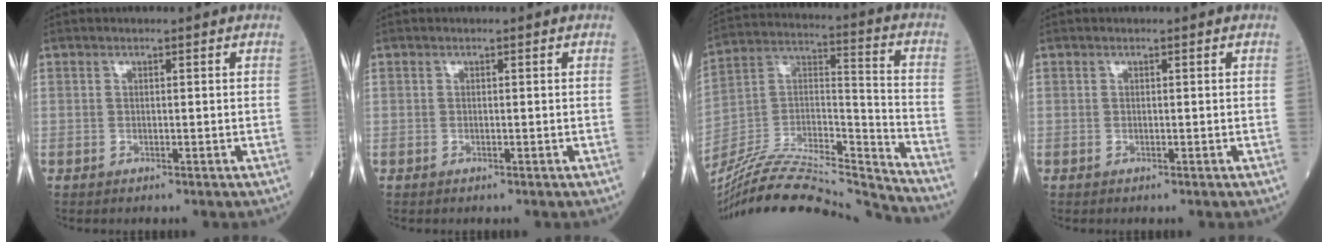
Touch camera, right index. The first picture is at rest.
{"total": 0.0}
{"total": 25.3, "force": [-23.9, 1.4, 8.2], "torque": [-0.160, 0.007, -0.397]}
{"total": 0.0}